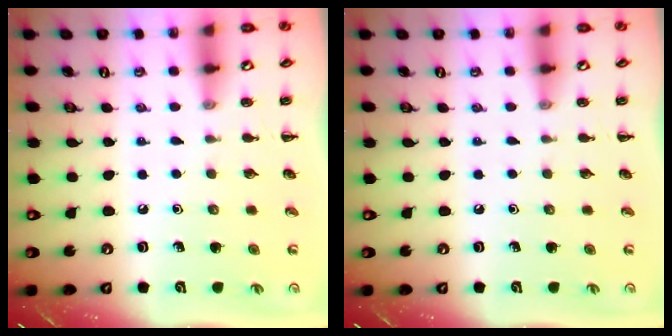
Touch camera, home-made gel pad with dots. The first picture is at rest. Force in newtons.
{"total": 0.0}